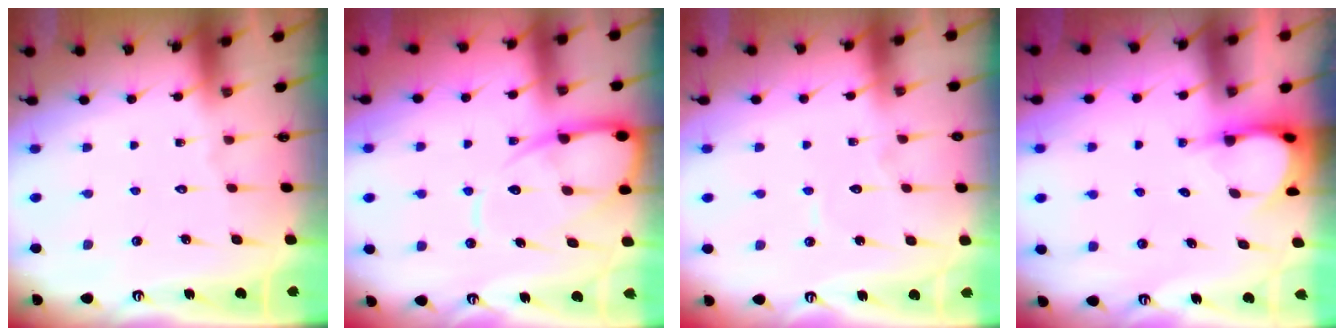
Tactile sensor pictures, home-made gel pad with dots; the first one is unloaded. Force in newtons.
{"total": 11.4, "press": 11.3, "slide": 1.3}
{"total": 3.6, "press": 3.6, "slide": 0.3}
{"total": 3.9, "press": 3.9, "slide": 0.2}